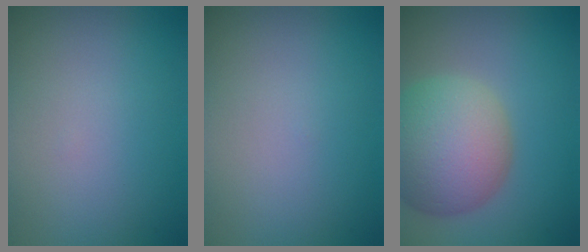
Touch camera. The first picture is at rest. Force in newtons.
{"total": 0.0}
{"total": 9.0, "press": 9.0, "slide": 0.4}